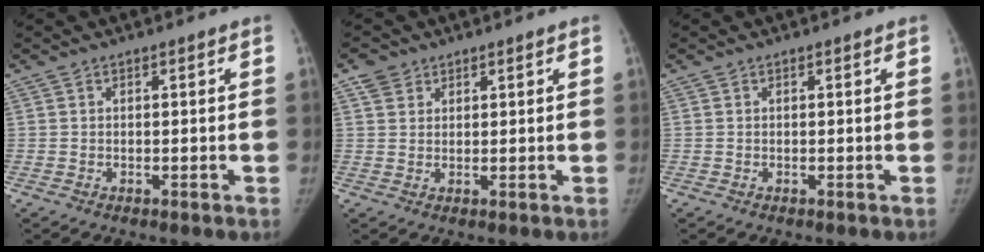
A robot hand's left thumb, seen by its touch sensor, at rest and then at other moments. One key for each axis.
{"total": 3.1, "fx": 1.9, "fy": 2.3, "fz": 0.6, "tx": 0.002, "ty": -0.006, "tz": 0.032}
{"total": 0.0}